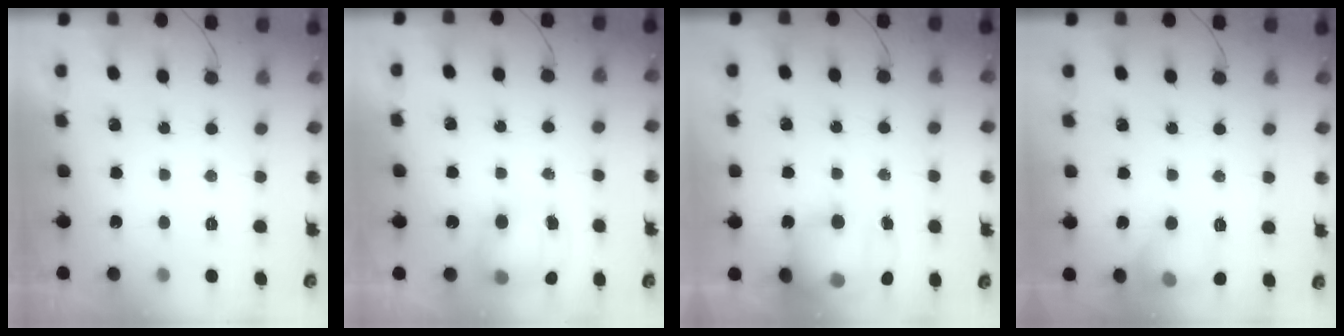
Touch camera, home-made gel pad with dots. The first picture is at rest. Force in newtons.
{"total": 8.4, "press": 8.3, "slide": 1.3}
{"total": 14.5, "press": 14.2, "slide": 3.3}
{"total": 9.5, "press": 9.5, "slide": 0.5}